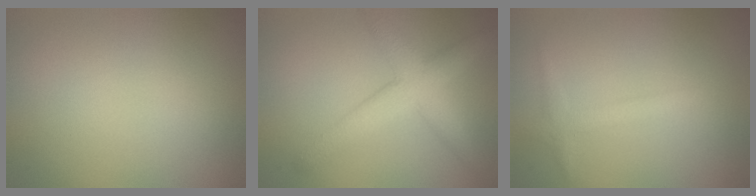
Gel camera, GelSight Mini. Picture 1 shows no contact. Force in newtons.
{"total": 4.6, "press": 4.6, "slide": 0.1}
{"total": 1.6, "press": 1.6, "slide": 0.1}